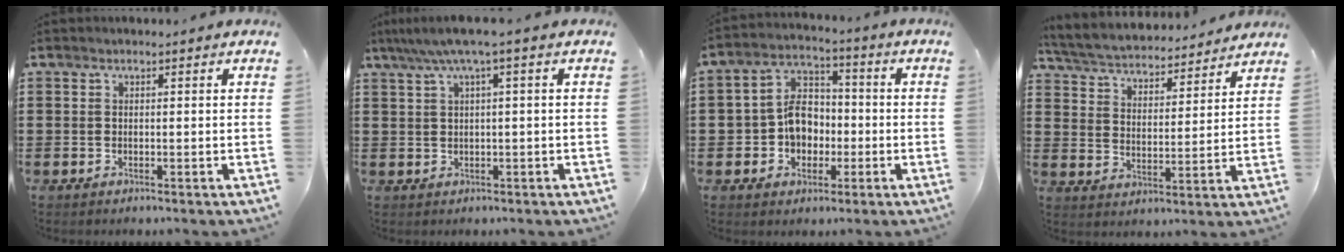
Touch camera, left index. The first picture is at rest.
{"total": 3.4, "force": [0.8, 0.0, 3.3], "torque": [-0.063, -0.001, 0.011]}
{"total": 7.7, "force": [-1.0, 6.1, 4.6], "torque": [-0.108, 0.017, -0.020]}
{"total": 4.4, "force": [4.3, 0.4, 0.5], "torque": [-0.035, -0.031, 0.069]}